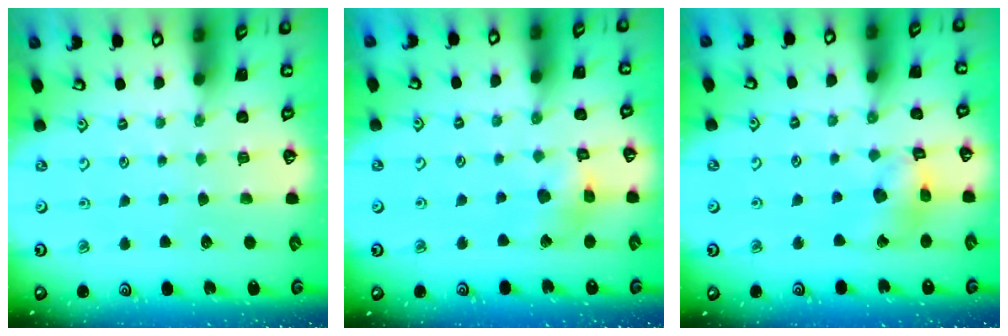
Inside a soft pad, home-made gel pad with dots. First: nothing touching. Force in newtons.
{"total": 10.2, "press": 10.1, "slide": 1.0}
{"total": 10.8, "press": 10.7, "slide": 1.3}